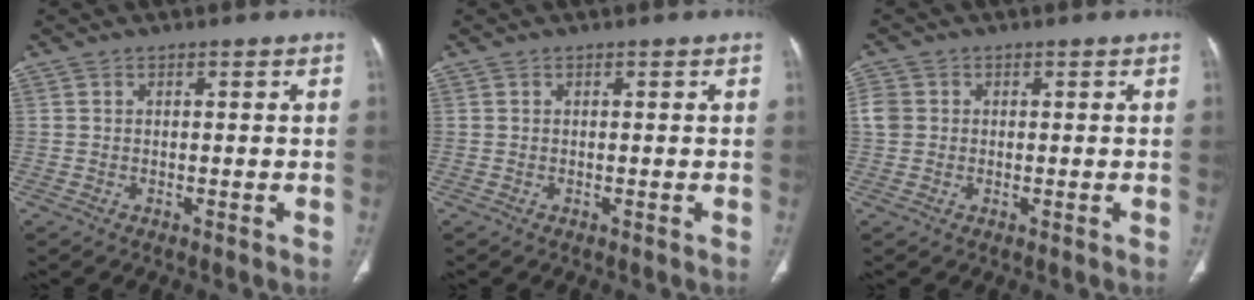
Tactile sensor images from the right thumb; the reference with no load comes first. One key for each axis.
{"total": 0.0}
{"total": 3.3, "fx": 0.0, "fy": 3.0, "fz": 1.3, "tx": -0.020, "ty": 0.009, "tz": -0.002}